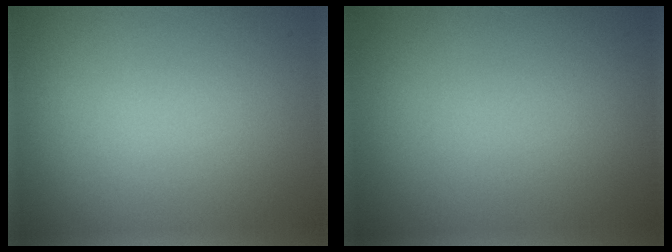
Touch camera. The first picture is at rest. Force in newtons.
{"total": 0.0}